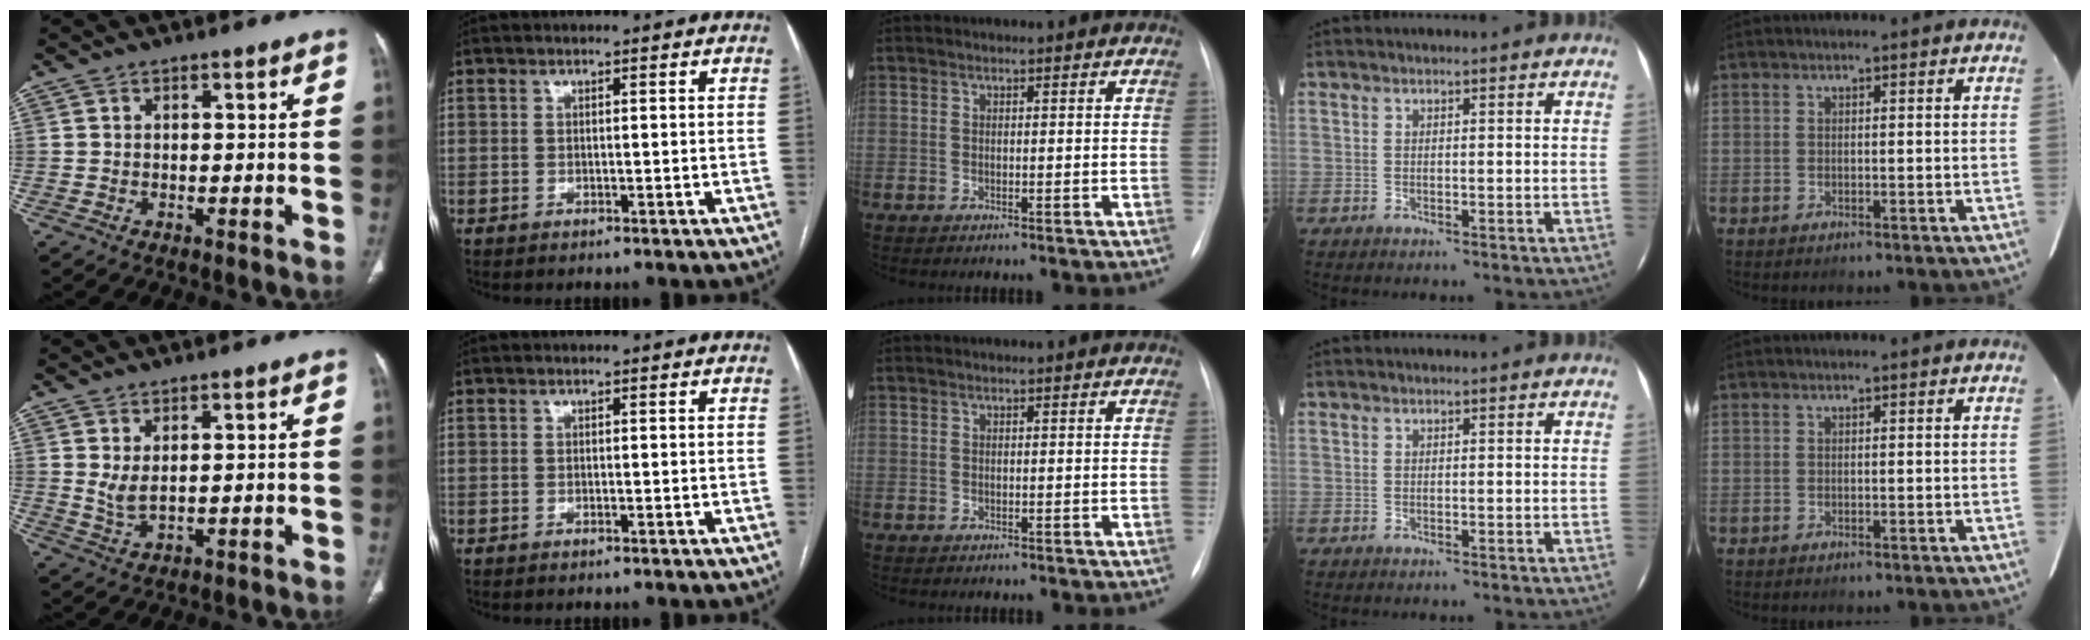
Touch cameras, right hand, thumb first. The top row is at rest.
{"thumb": {"total": 3.5, "force": [1.1, 1.4, 3.0], "torque": [-0.062, -0.013, 0.032]}}